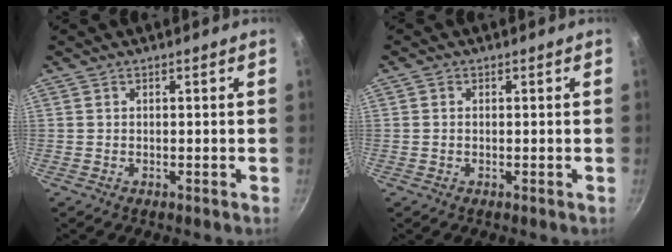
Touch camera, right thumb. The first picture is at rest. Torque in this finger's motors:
{"motor_torque": [-0.20, 0.16, -0.47, 0.06, 0.06]}